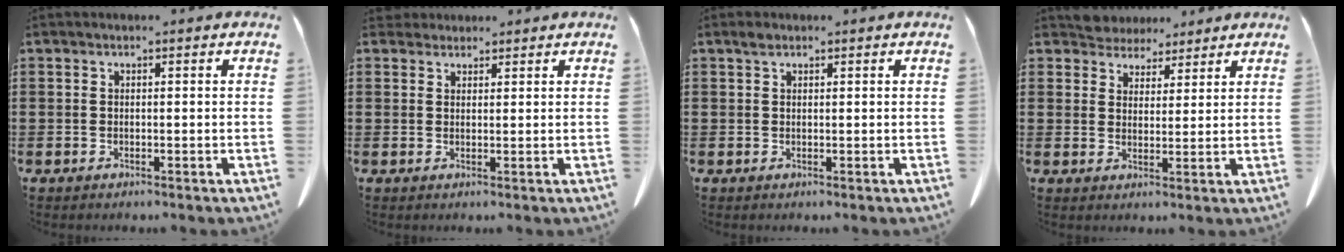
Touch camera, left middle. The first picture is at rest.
{"total": 2.3, "force": [2.1, 0.9, 0.4], "torque": [-0.007, -0.002, 0.041]}
{"total": 1.2, "force": [0.8, 0.7, 0.6], "torque": [-0.015, 0.002, 0.015]}
{"total": 4.6, "force": [4.3, 1.7, -0.2], "torque": [-0.016, -0.014, 0.082]}